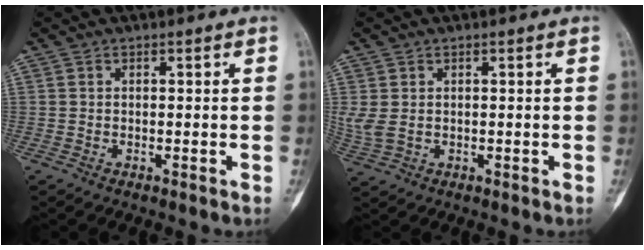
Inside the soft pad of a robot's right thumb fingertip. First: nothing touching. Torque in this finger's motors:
{"motor_torque": [-0.12, 0.20, 0.54, 0.54, 0.11]}